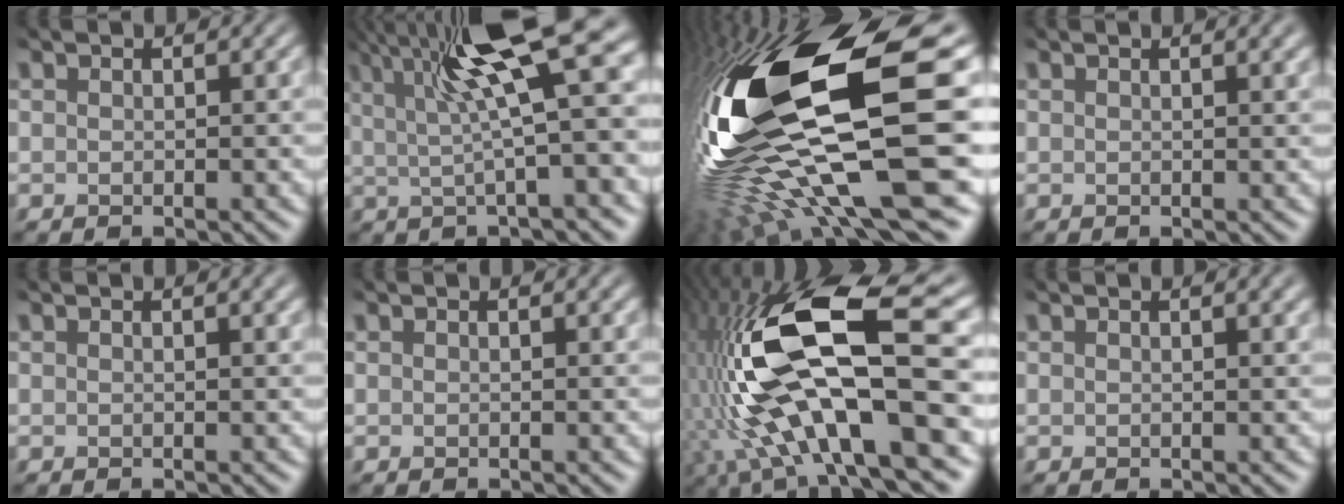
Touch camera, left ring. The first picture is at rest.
{"total": 10.2, "force": [3.2, 2.7, 9.3], "torque": [-0.157, 0.011, 0.047]}
{"total": 19.3, "force": [-1.0, 6.4, 18.2], "torque": [-0.362, -0.047, -0.009]}
{"total": 2.9, "force": [1.8, 0.9, 2.0], "torque": [-0.029, 0.017, 0.012]}
{"total": 2.2, "force": [1.5, 0.6, 1.5], "torque": [-0.025, 0.011, 0.009]}
{"total": 0.8, "force": [0.6, 0.1, 0.5], "torque": [-0.009, 0.003, 0.007]}
{"total": 14.0, "force": [-1.5, 4.6, 13.1], "torque": [-0.259, 0.004, -0.037]}
{"total": 2.9, "force": [1.8, 0.9, 2.0], "torque": [-0.029, 0.016, 0.012]}